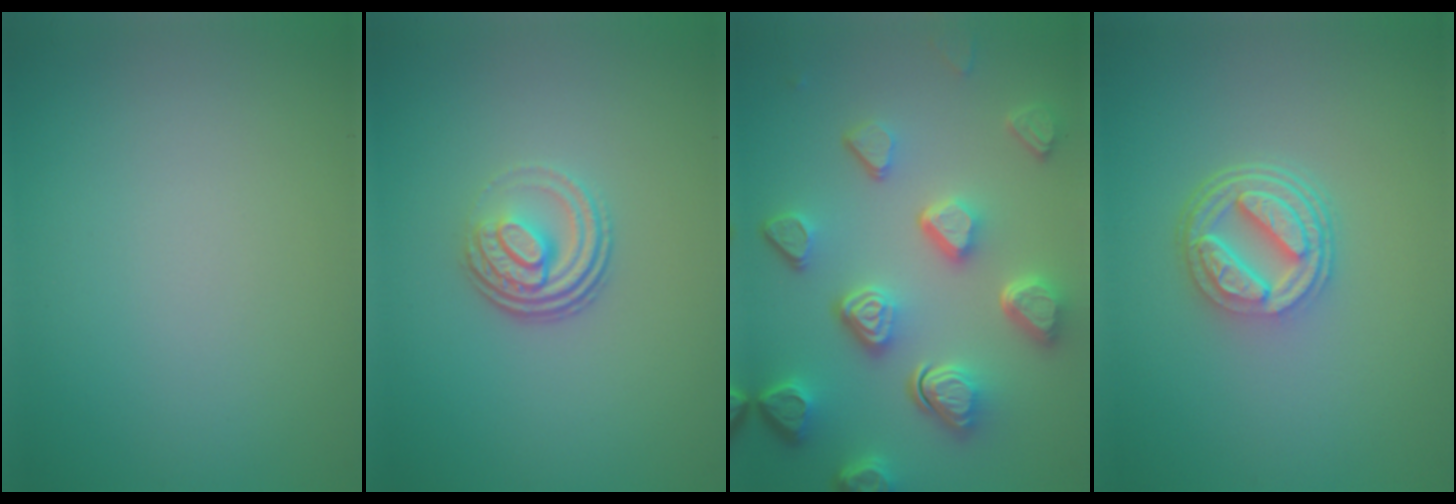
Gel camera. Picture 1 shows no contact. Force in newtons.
{"total": 3.5, "press": 2.5, "slide": 2.5}
{"total": 7.3, "press": 5.6, "slide": 4.7}
{"total": 5.2, "press": 3.9, "slide": 3.5}